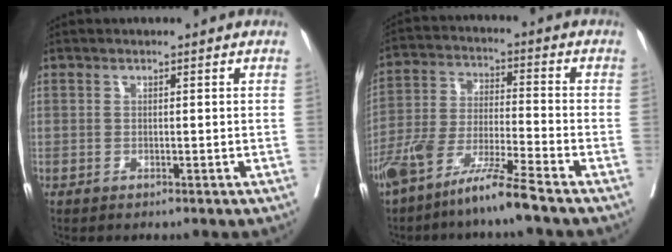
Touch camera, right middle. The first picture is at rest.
{"total": 9.9, "force": [-7.4, -0.5, 6.6], "torque": [-0.130, -0.024, -0.146]}